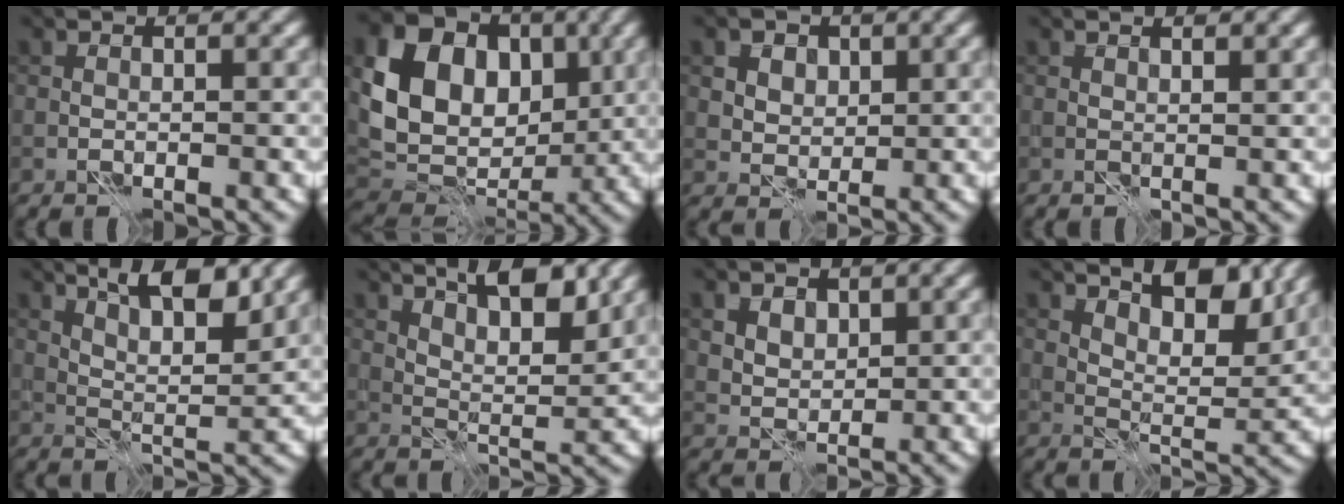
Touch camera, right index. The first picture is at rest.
{"total": 14.1, "force": [3.4, 10.7, 8.5], "torque": [-0.162, 0.031, 0.056]}
{"total": 5.1, "force": [2.8, 3.6, 2.4], "torque": [-0.055, 0.007, 0.039]}
{"total": 1.1, "force": [0.9, 0.2, 0.7], "torque": [-0.012, 0.001, 0.013]}
{"total": 6.9, "force": [4.5, 2.0, 4.9], "torque": [-0.067, 0.002, 0.068]}
{"total": 6.8, "force": [4.5, 2.1, 4.6], "torque": [-0.062, 0.000, 0.071]}
{"total": 3.8, "force": [2.1, 2.5, 1.9], "torque": [-0.046, 0.005, 0.039]}
{"total": 7.0, "force": [4.8, 2.4, 4.5], "torque": [-0.072, 0.000, 0.075]}